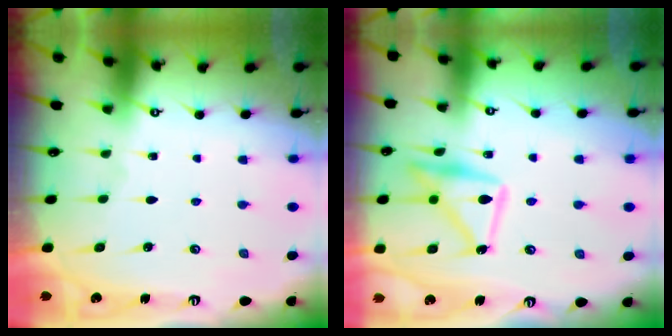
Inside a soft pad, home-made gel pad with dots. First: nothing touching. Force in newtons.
{"total": 16.3, "press": 16.3, "slide": 1.1}